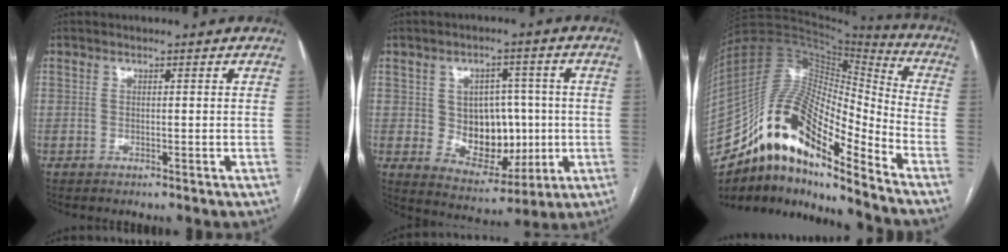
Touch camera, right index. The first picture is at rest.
{"total": 10.3, "force": [0.1, 7.5, 7.0], "torque": [-0.104, 0.020, 0.021]}
{"total": 21.1, "force": [-14.1, 5.3, 14.8], "torque": [-0.291, 0.028, -0.250]}